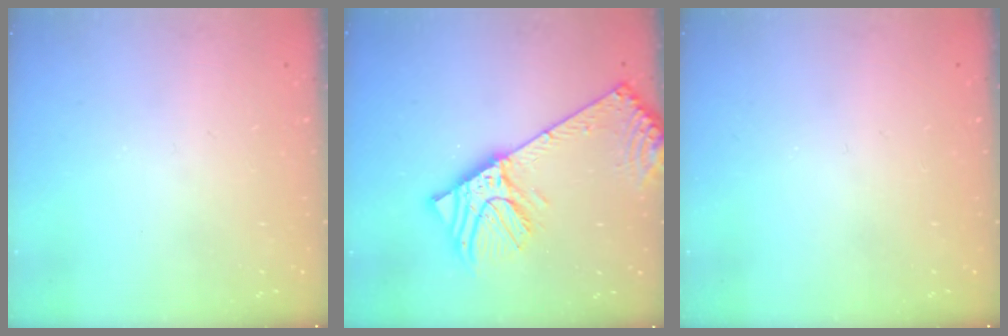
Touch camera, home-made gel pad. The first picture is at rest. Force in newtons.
{"total": 13.3, "press": 13.1, "slide": 2.6}
{"total": 0.0}